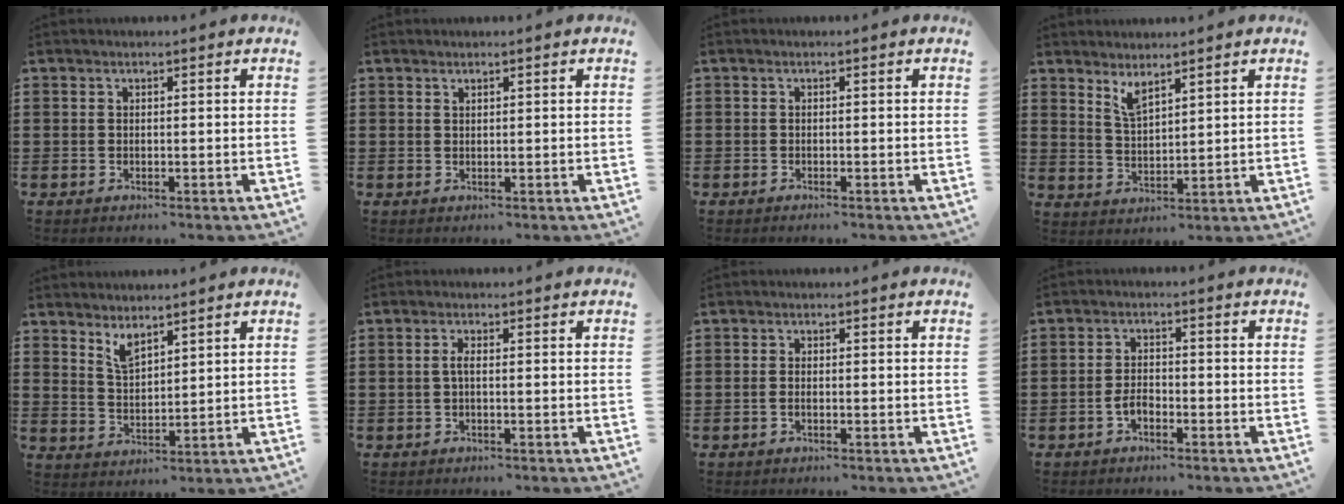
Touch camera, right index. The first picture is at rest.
{"total": 0.5, "force": [0.4, 0.2, 0.1], "torque": [-0.003, 0.002, 0.009]}
{"total": 0.7, "force": [-0.7, -0.1, 0.1], "torque": [-0.002, -0.003, -0.014]}
{"total": 3.3, "force": [2.8, 0.7, 1.5], "torque": [-0.036, -0.003, 0.051]}
{"total": 3.5, "force": [3.0, 1.1, 1.4], "torque": [-0.036, -0.001, 0.056]}
{"total": 1.6, "force": [-0.3, 0.4, 1.5], "torque": [-0.037, -0.002, -0.008]}
{"total": 0.9, "force": [-0.4, 0.1, 0.8], "torque": [-0.018, -0.008, -0.006]}
{"total": 2.6, "force": [-1.3, 1.2, 1.8], "torque": [-0.045, -0.001, -0.027]}